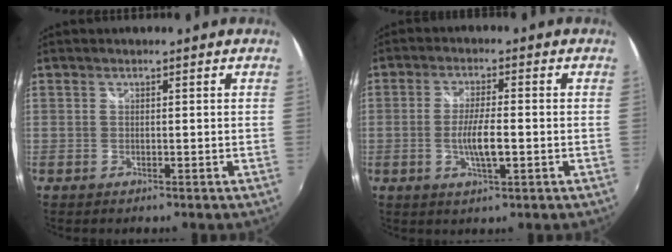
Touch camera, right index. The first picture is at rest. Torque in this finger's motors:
{"motor_torque": [0.13, -0.04, 0.19, 0.06]}